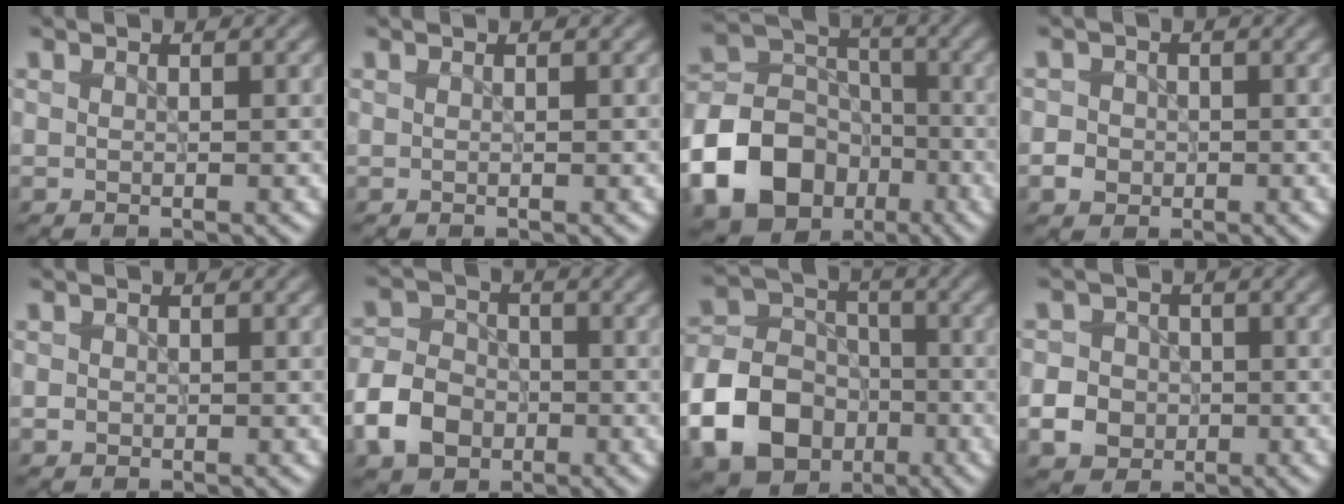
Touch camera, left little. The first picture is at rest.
{"total": 0.0}
{"total": 13.8, "force": [-6.2, 10.8, 6.0], "torque": [-0.147, -0.017, -0.128]}
{"total": 2.2, "force": [-0.5, 2.0, 0.7], "torque": [0.002, -0.001, -0.010]}
{"total": 0.8, "force": [-0.2, 0.7, 0.3], "torque": [-0.003, -0.003, -0.006]}
{"total": 5.7, "force": [-2.3, 4.5, 2.8], "torque": [-0.057, 0.003, -0.056]}
{"total": 10.3, "force": [-3.9, 8.0, 5.1], "torque": [-0.114, -0.006, -0.087]}
{"total": 4.7, "force": [-1.3, 4.3, 1.5], "torque": [-0.018, 0.000, -0.041]}